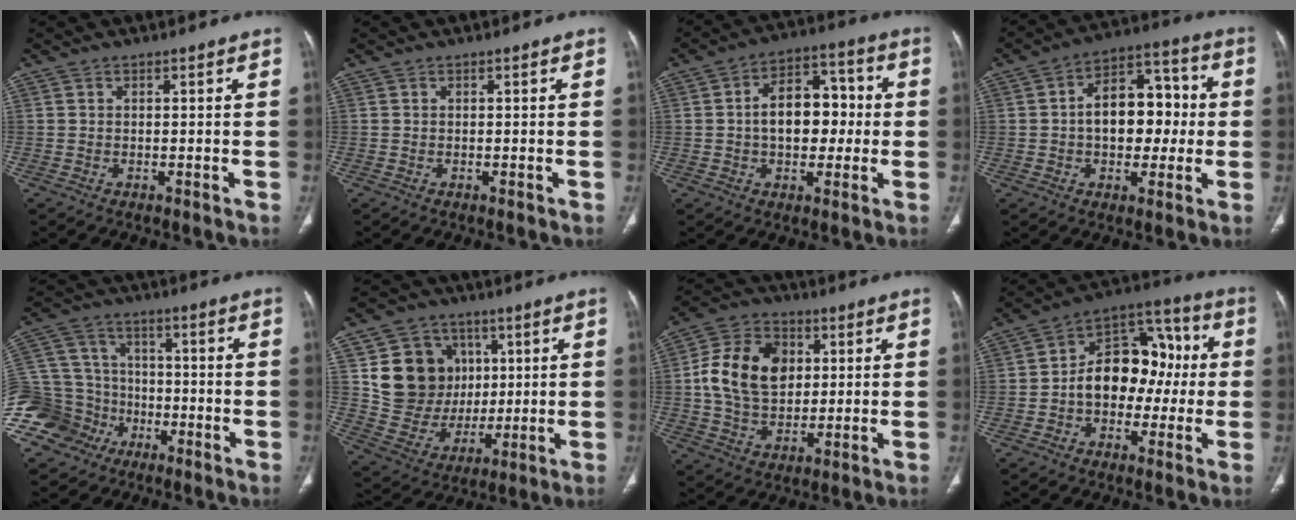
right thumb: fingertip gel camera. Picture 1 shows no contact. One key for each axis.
{"total": 0.0}
{"total": 12.7, "fx": 0.1, "fy": 8.2, "fz": 9.6, "tx": -0.115, "ty": 0.034, "tz": -0.001}
{"total": 14.5, "fx": 0.2, "fy": 9.4, "fz": 11.0, "tx": -0.123, "ty": 0.036, "tz": 0.000}
{"total": 15.2, "fx": -7.3, "fy": 12.6, "fz": 4.4, "tx": -0.087, "ty": 0.058, "tz": -0.127}
{"total": 16.8, "fx": 3.9, "fy": 14.7, "fz": 7.0, "tx": -0.076, "ty": 0.000, "tz": 0.091}
{"total": 15.2, "fx": 2.3, "fy": 11.1, "fz": 10.1, "tx": -0.160, "ty": 0.008, "tz": 0.039}
{"total": 15.6, "fx": -0.6, "fy": 10.8, "fz": 11.2, "tx": -0.127, "ty": 0.050, "tz": -0.019}